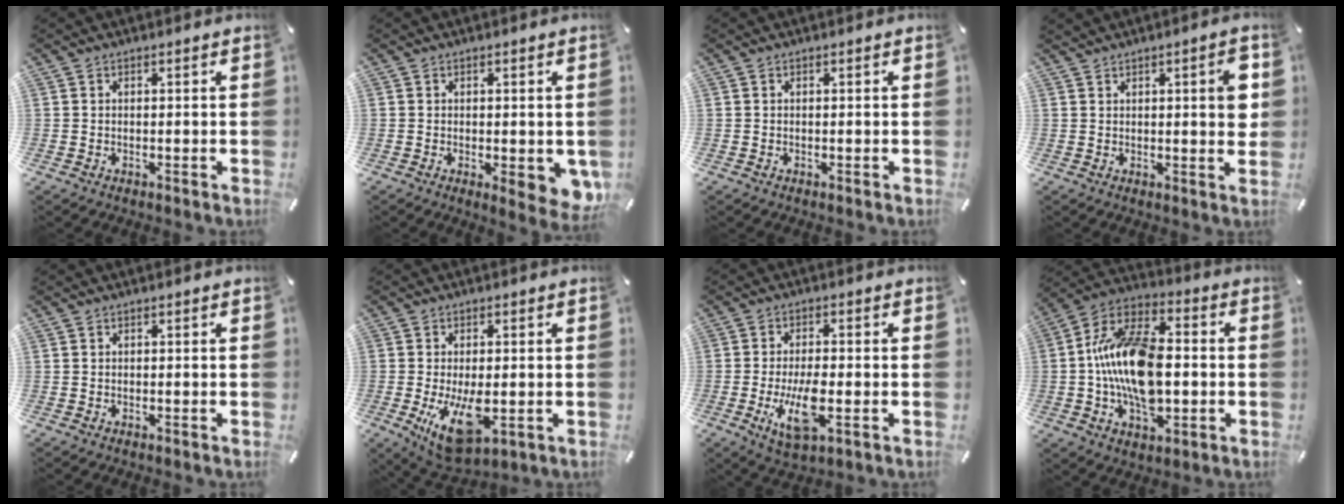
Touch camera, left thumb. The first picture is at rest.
{"total": 5.7, "force": [-0.7, 2.3, 5.1], "torque": [-0.057, -0.011, -0.004]}
{"total": 0.0}
{"total": 5.8, "force": [1.9, 1.8, 5.2], "torque": [-0.075, -0.003, 0.028]}
{"total": 0.0}
{"total": 11.6, "force": [-1.8, 5.8, 9.9], "torque": [-0.177, -0.020, -0.025]}
{"total": 9.7, "force": [-2.3, 3.5, 8.8], "torque": [-0.187, -0.011, -0.040]}
{"total": 18.5, "force": [-1.6, 11.2, 14.6], "torque": [-0.306, 0.008, -0.034]}